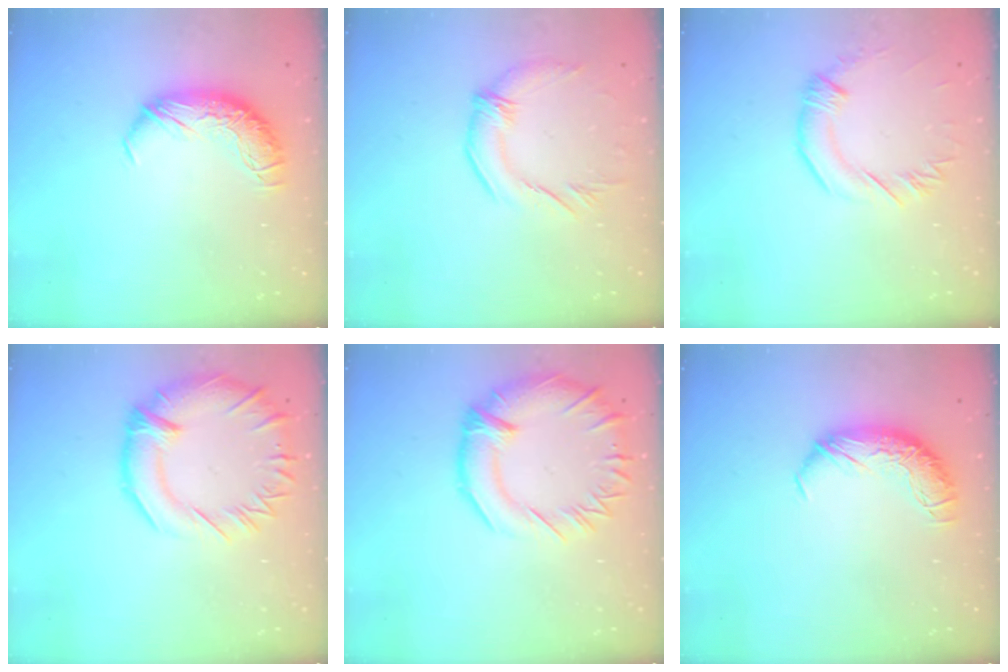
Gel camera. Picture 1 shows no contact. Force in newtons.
{"total": 1.7, "press": 1.2, "slide": 1.2}
{"total": 1.0, "press": 1.0, "slide": 0.4}
{"total": 6.7, "press": 6.2, "slide": 2.6}
{"total": 6.7, "press": 6.2, "slide": 2.6}
{"total": 0.0}